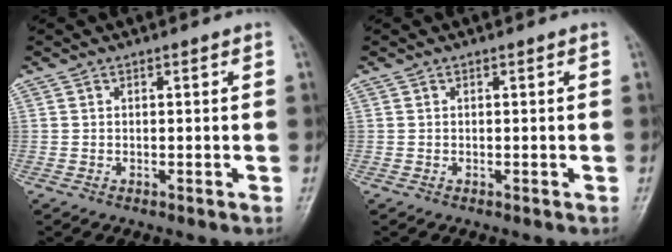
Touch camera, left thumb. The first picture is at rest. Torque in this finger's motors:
{"motor_torque": [-0.36, 0.00, -0.03, 0.12, -0.05]}